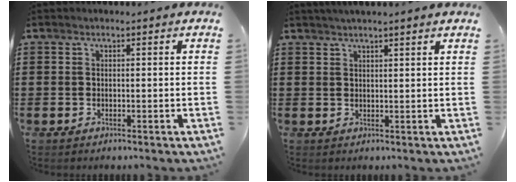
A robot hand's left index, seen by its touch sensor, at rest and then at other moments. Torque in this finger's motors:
{"motor_torque": [1.71, -0.42, 0.53, 0.12]}